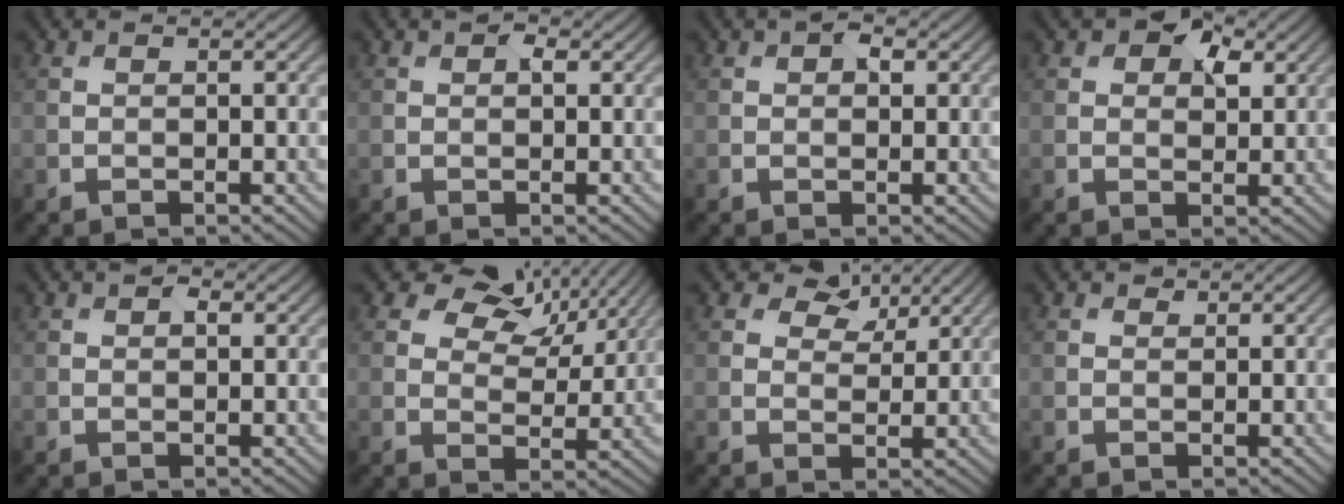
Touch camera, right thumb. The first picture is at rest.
{"total": 1.5, "force": [0.7, 0.8, 1.1], "torque": [-0.016, 0.002, 0.010]}
{"total": 2.0, "force": [0.8, 1.1, 1.4], "torque": [-0.018, 0.003, 0.010]}
{"total": 5.6, "force": [2.9, 3.2, 3.6], "torque": [-0.047, 0.004, 0.043]}
{"total": 1.2, "force": [0.6, 0.7, 0.9], "torque": [-0.013, 0.001, 0.009]}
{"total": 9.2, "force": [5.5, 5.4, 5.0], "torque": [-0.089, 0.002, 0.085]}
{"total": 5.1, "force": [3.3, 2.8, 2.5], "torque": [-0.036, -0.003, 0.052]}
{"total": 0.7, "force": [0.5, 0.4, 0.2], "torque": [0.000, -0.002, 0.009]}